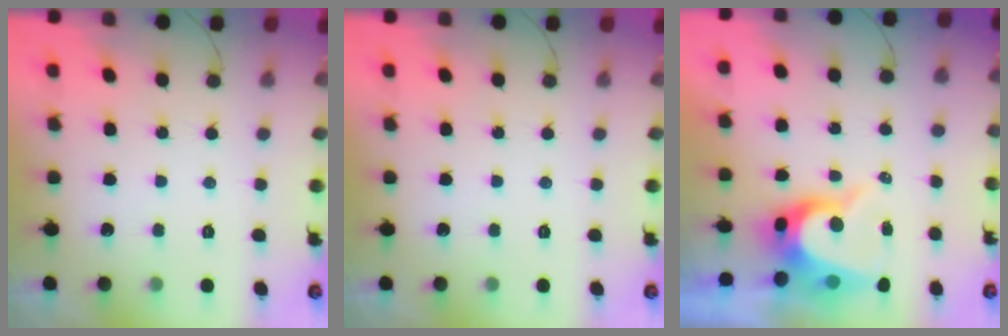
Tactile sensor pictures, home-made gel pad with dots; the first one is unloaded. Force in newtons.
{"total": 0.0}
{"total": 10.4, "press": 10.3, "slide": 1.0}